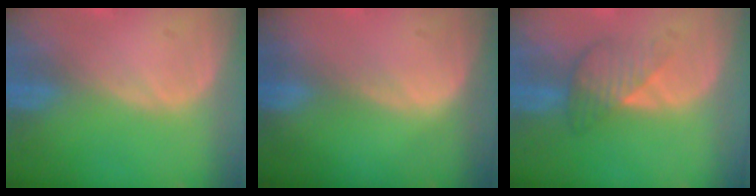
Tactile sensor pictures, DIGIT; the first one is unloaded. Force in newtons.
{"total": 0.5, "press": 0.3, "slide": 0.4}
{"total": 4.0, "press": 4.0, "slide": 0.1}